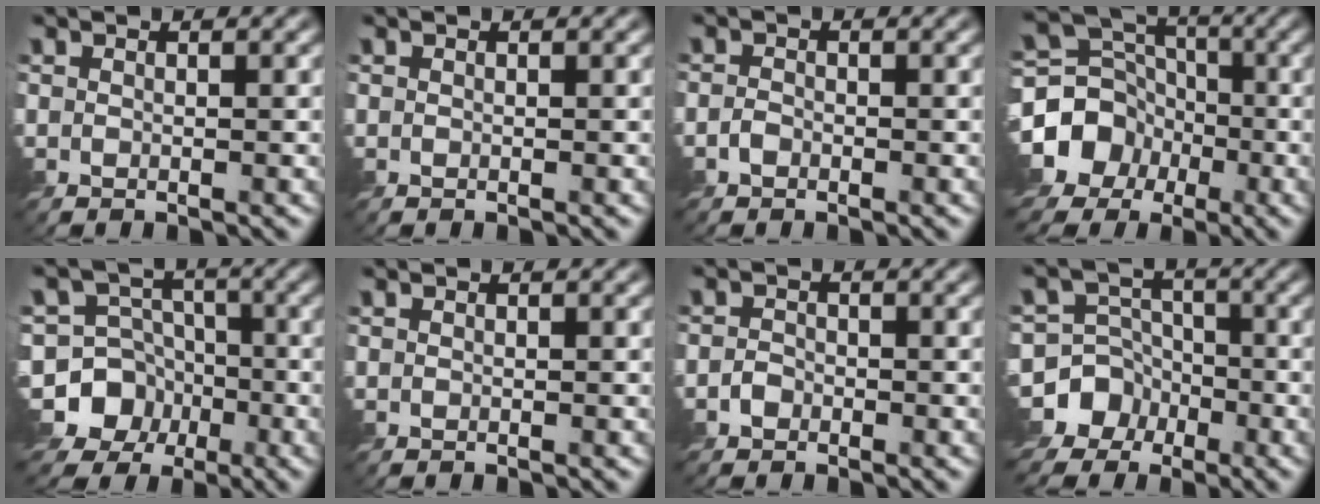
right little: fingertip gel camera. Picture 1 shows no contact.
{"total": 0.0}
{"total": 0.9, "force": [-0.5, 0.5, 0.4], "torque": [-0.008, 0.001, -0.014]}
{"total": 9.2, "force": [-4.0, 7.7, 3.0], "torque": [-0.067, -0.006, -0.094]}
{"total": 11.7, "force": [-5.5, 10.1, 2.0], "torque": [-0.051, -0.016, -0.106]}
{"total": 0.0}
{"total": 1.1, "force": [-0.7, 0.9, 0.3], "torque": [-0.003, 0.003, -0.015]}
{"total": 10.3, "force": [-5.7, 8.5, 1.3], "torque": [-0.027, -0.014, -0.110]}